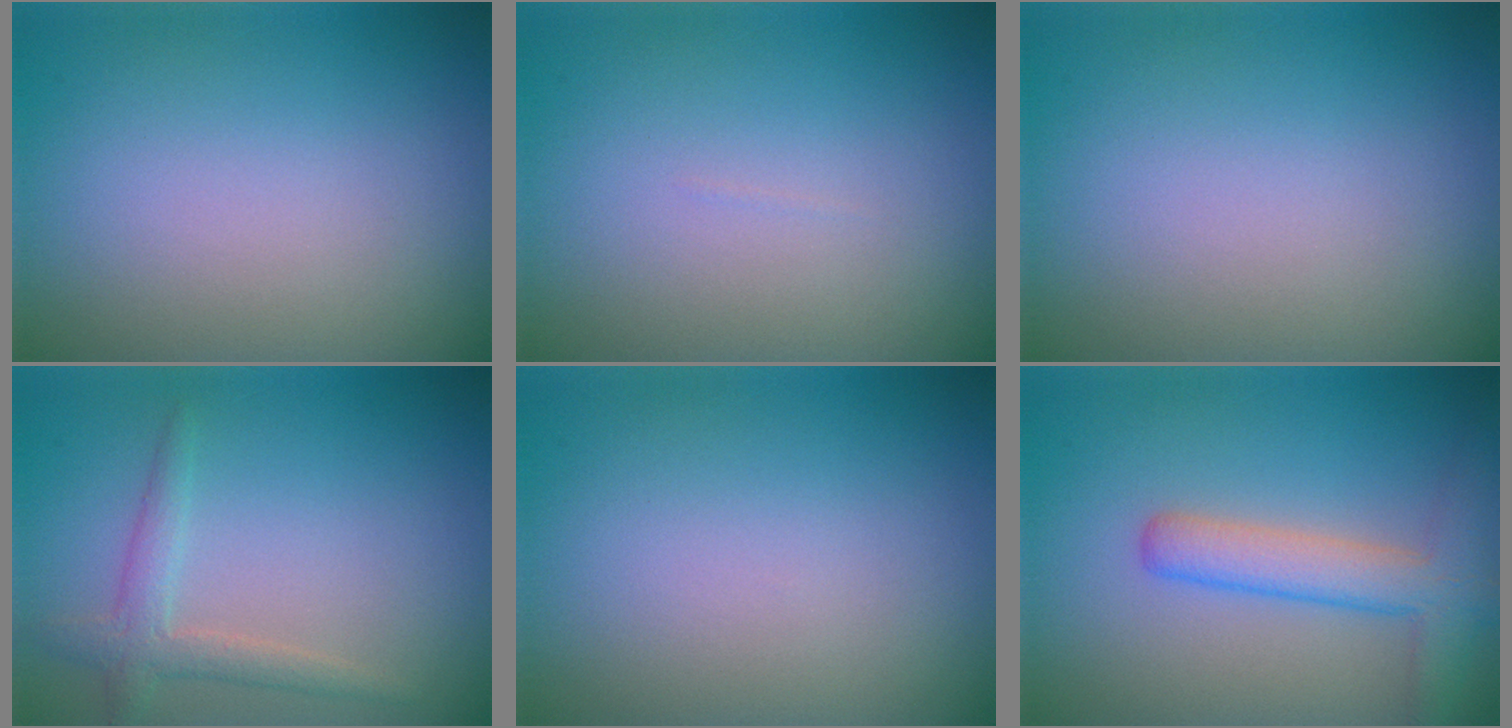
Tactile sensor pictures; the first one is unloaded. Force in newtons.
{"total": 0.0}
{"total": 0.0}
{"total": 2.3, "press": 2.3, "slide": 0.1}
{"total": 0.0}
{"total": 4.2, "press": 4.2, "slide": 0.2}